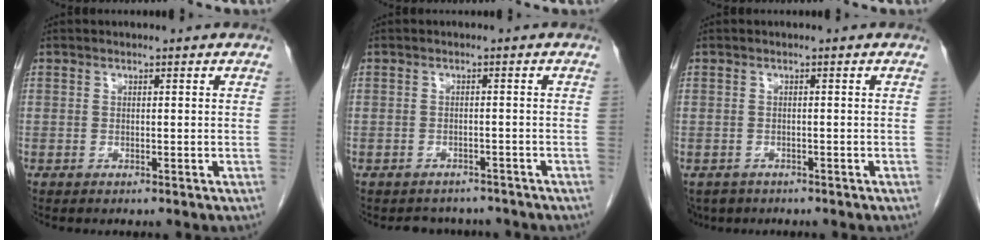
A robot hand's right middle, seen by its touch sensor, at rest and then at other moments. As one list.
[{"total": 4.7, "force": [-4.2, 2.1, 0.2], "torque": [0.000, 0.005, -0.050]}, {"total": 3.5, "force": [-2.6, 2.3, 0.6], "torque": [-0.008, -0.001, -0.041]}]